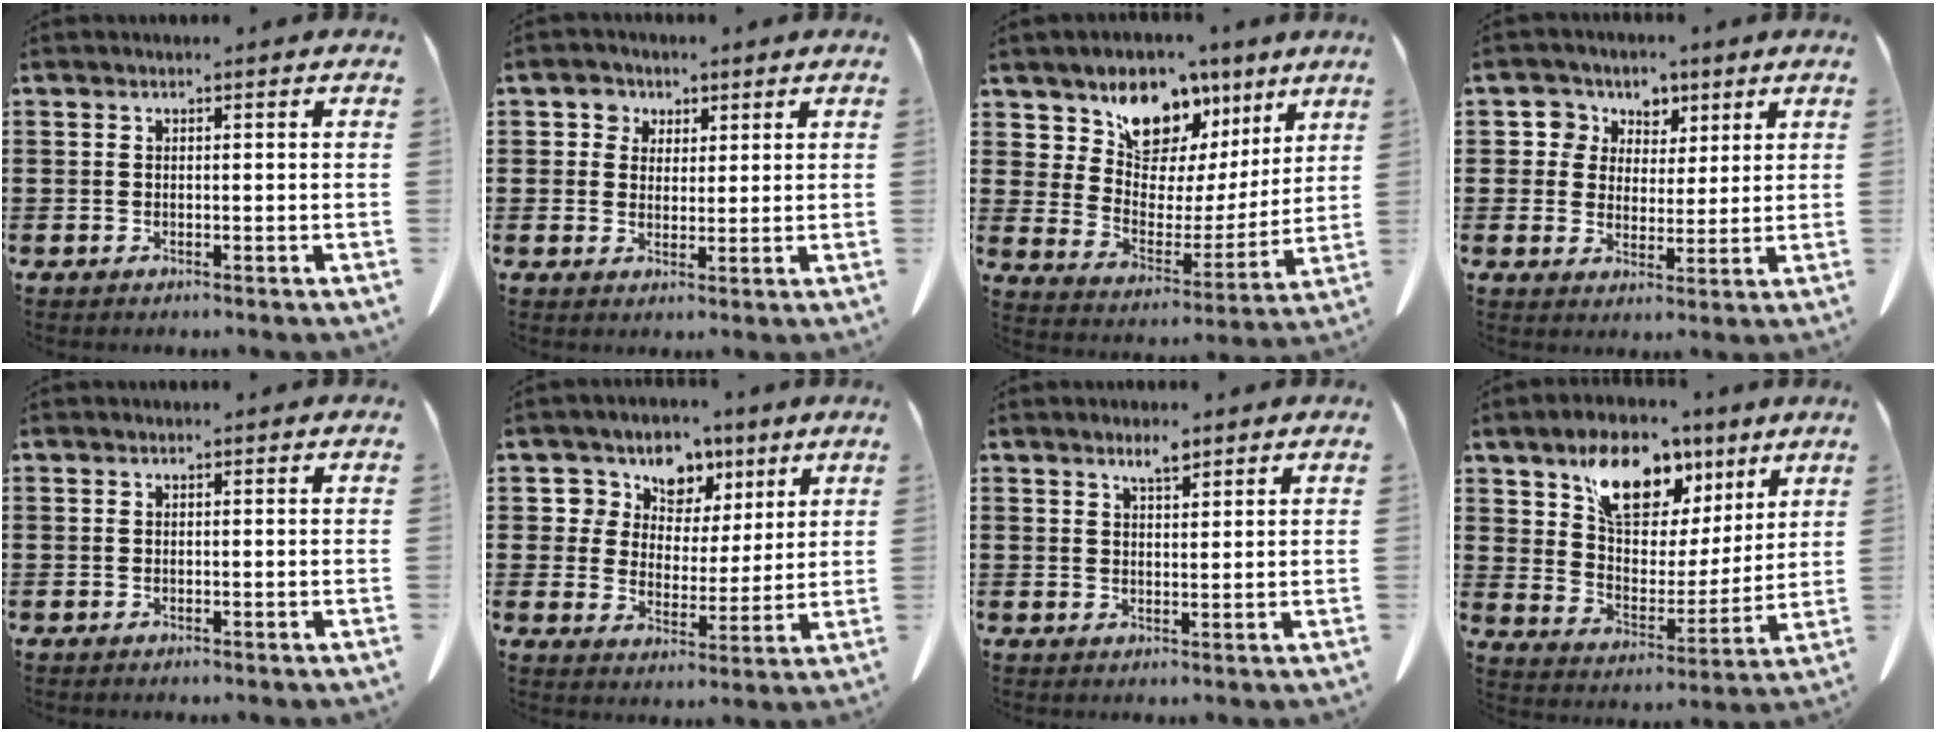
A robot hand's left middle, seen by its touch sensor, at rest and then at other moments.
{"total": 3.5, "force": [1.9, 2.9, 0.5], "torque": [-0.019, 0.008, 0.033]}
{"total": 9.2, "force": [6.9, 5.4, 2.7], "torque": [-0.082, -0.045, 0.126]}
{"total": 5.3, "force": [2.8, 4.4, 0.3], "torque": [-0.041, 0.003, 0.048]}
{"total": 0.0}
{"total": 7.0, "force": [4.3, 5.3, 1.4], "torque": [-0.064, -0.017, 0.077]}
{"total": 3.0, "force": [2.4, 0.7, 1.7], "torque": [-0.028, -0.002, 0.042]}
{"total": 12.0, "force": [8.1, 6.7, 5.8], "torque": [-0.128, -0.025, 0.149]}